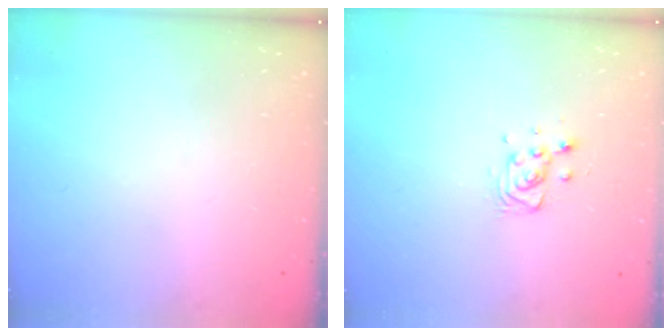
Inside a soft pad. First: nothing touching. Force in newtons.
{"total": 7.3, "press": 7.1, "slide": 2.0}